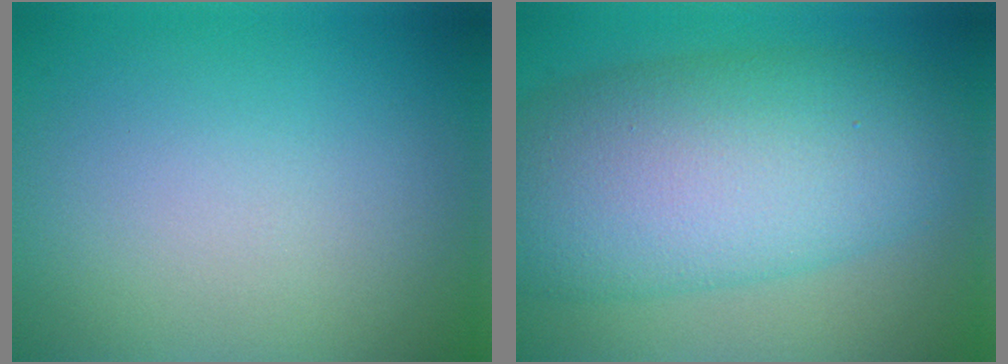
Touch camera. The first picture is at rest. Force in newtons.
{"total": 11.3, "press": 11.3, "slide": 0.2}